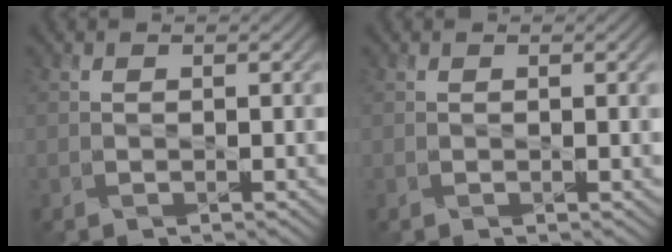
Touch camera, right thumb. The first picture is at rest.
{"total": 0.9, "force": [0.2, 0.0, 0.9], "torque": [-0.012, -0.001, 0.002]}